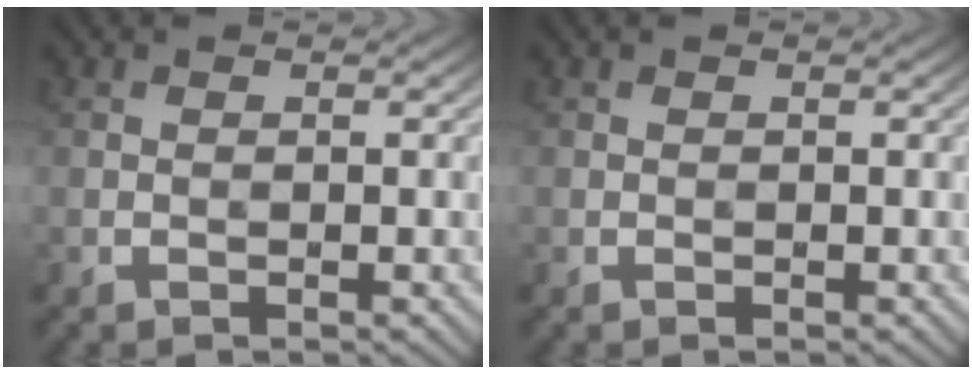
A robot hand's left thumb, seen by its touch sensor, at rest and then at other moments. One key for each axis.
{"total": 0.0}